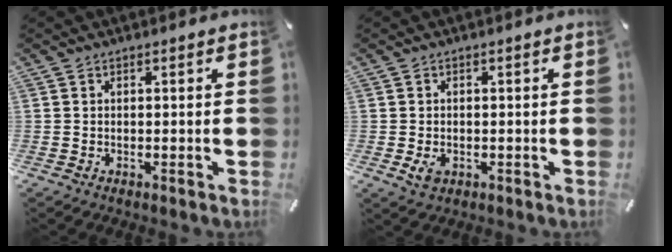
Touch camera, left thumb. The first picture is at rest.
{"total": 2.7, "force": [-0.7, 2.1, 1.6], "torque": [-0.034, 0.000, -0.012]}